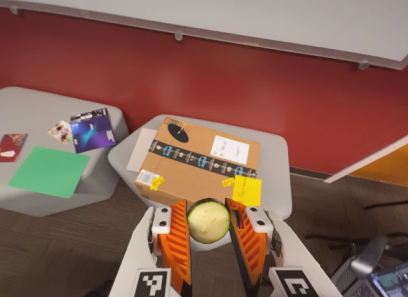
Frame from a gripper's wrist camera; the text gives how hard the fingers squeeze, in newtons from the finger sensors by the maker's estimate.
{"total": 11.7, "left": 12.2, "right": 11.2}